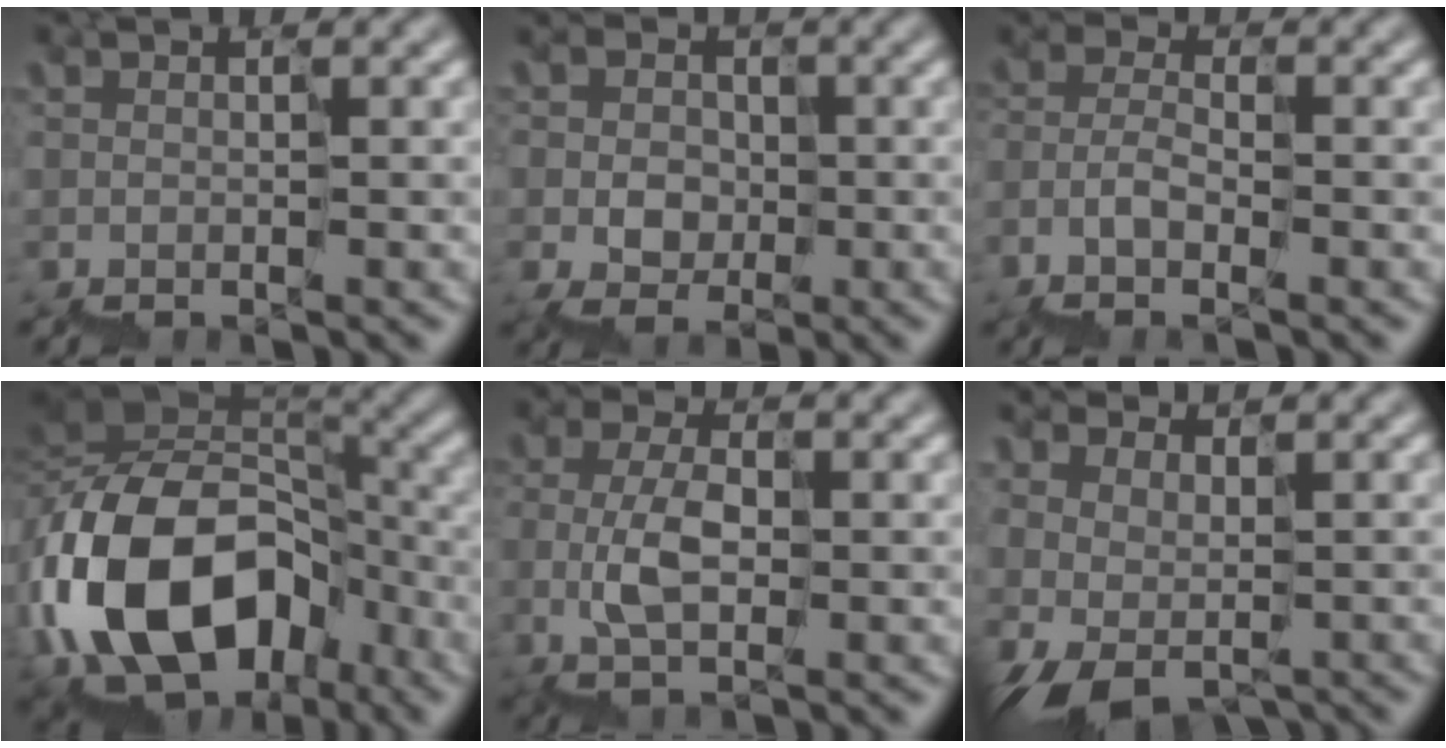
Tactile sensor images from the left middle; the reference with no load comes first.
{"total": 2.5, "force": [-0.4, 2.4, 0.3], "torque": [-0.003, 0.010, -0.001]}
{"total": 2.2, "force": [-1.8, 1.0, 0.8], "torque": [-0.023, 0.009, -0.034]}
{"total": 14.1, "force": [-4.4, 10.2, 8.7], "torque": [-0.161, 0.018, -0.074]}
{"total": 2.0, "force": [-0.3, 1.0, 1.7], "torque": [-0.042, 0.017, -0.002]}
{"total": 2.8, "force": [-0.9, 1.8, 1.9], "torque": [-0.039, 0.002, 0.005]}